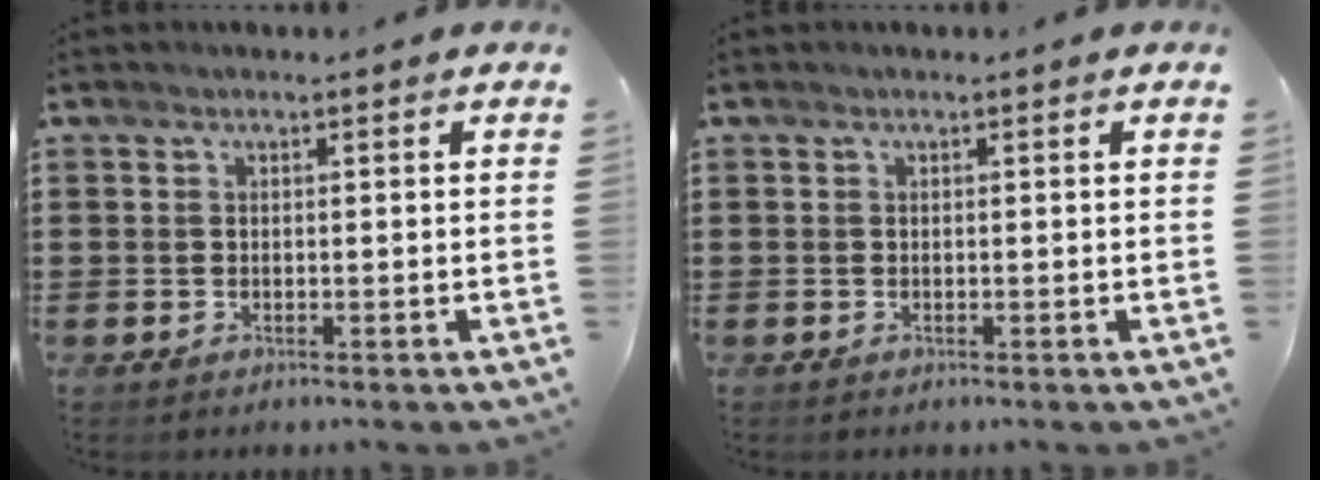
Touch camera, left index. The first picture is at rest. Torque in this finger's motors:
{"motor_torque": [-0.05, -0.07, -0.03, -0.01]}